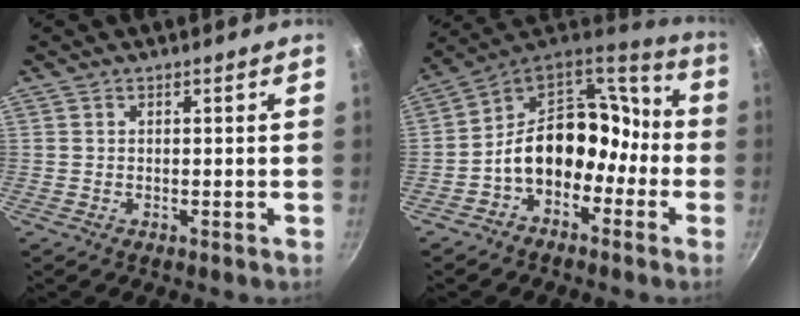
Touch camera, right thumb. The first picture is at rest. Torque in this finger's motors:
{"motor_torque": [2.59, 2.41, 1.44, -1.02, 0.12]}